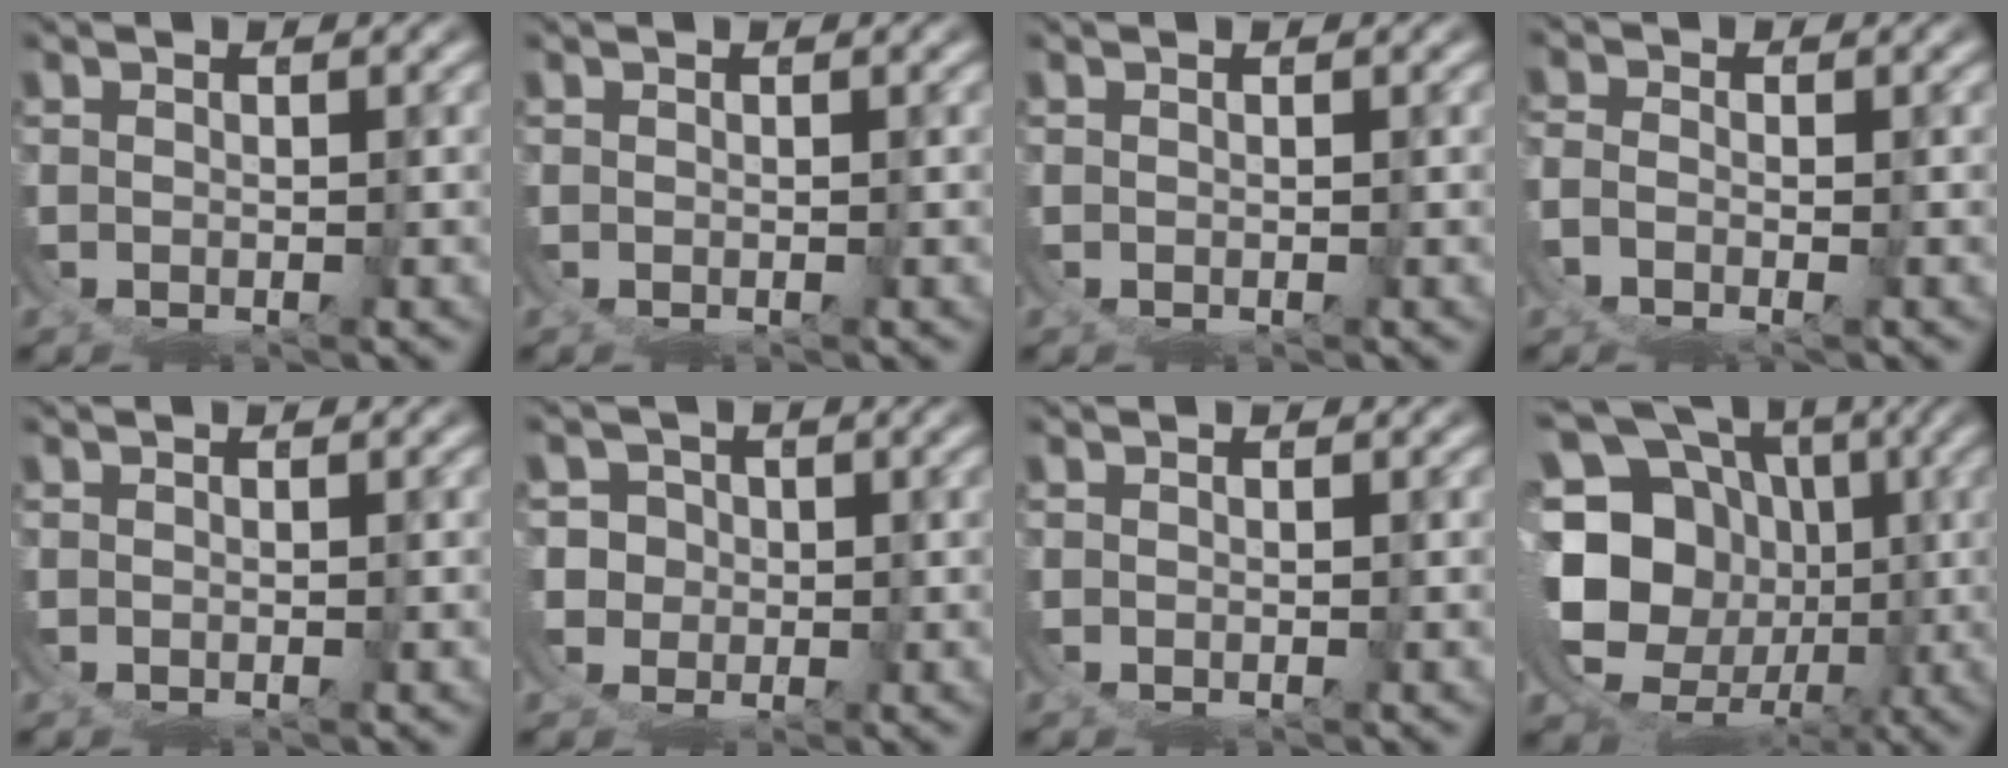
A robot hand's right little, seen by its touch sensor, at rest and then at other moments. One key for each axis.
{"total": 0.0}
{"total": 0.0}
{"total": 2.9, "fx": -1.8, "fy": 1.9, "fz": 1.3, "tx": -0.037, "ty": -0.020, "tz": -0.023}
{"total": 0.0}
{"total": 2.4, "fx": 0.8, "fy": 2.2, "fz": -0.4, "tx": -0.008, "ty": -0.025, "tz": 0.026}
{"total": 0.0}
{"total": 17.0, "fx": 1.1, "fy": 14.7, "fz": 8.6, "tx": -0.172, "ty": -0.028, "tz": 0.015}